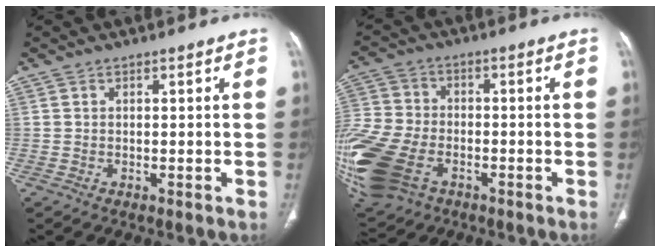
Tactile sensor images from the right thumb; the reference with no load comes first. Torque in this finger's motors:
{"motor_torque": [2.63, 2.38, 1.85, -0.92, 0.27]}